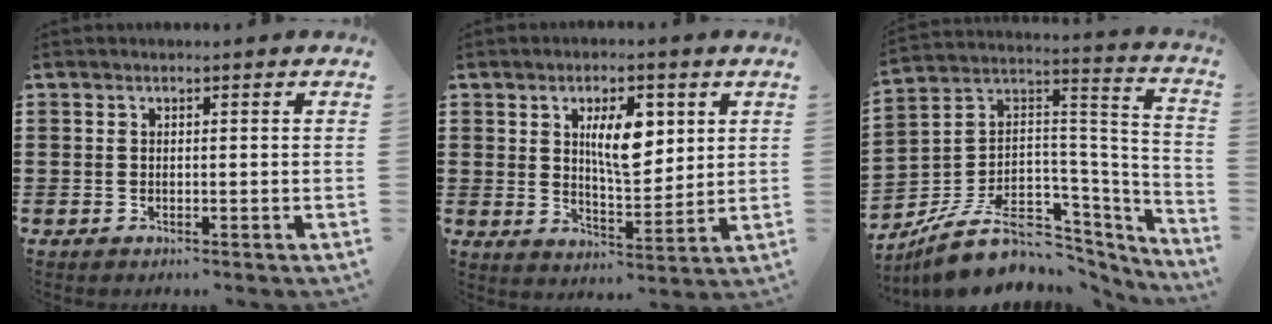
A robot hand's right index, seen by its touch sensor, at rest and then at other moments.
{"total": 8.1, "force": [2.6, 3.3, 6.9], "torque": [-0.111, -0.003, 0.038]}
{"total": 11.1, "force": [-5.8, 7.4, 6.0], "torque": [-0.125, 0.013, -0.092]}